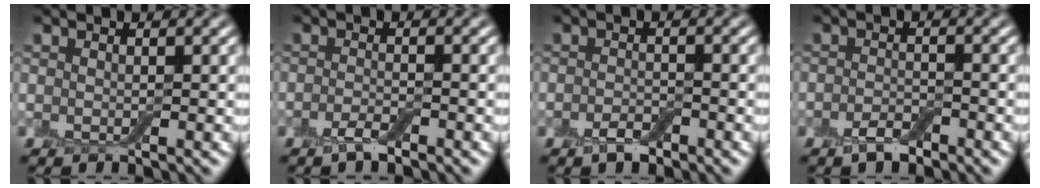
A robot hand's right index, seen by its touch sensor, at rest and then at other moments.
{"total": 1.7, "force": [-1.3, 0.3, 0.9], "torque": [-0.020, 0.001, -0.027]}
{"total": 1.7, "force": [-1.3, 0.7, 0.9], "torque": [-0.017, 0.001, -0.023]}
{"total": 2.0, "force": [-1.5, 0.8, 1.1], "torque": [-0.020, 0.002, -0.029]}